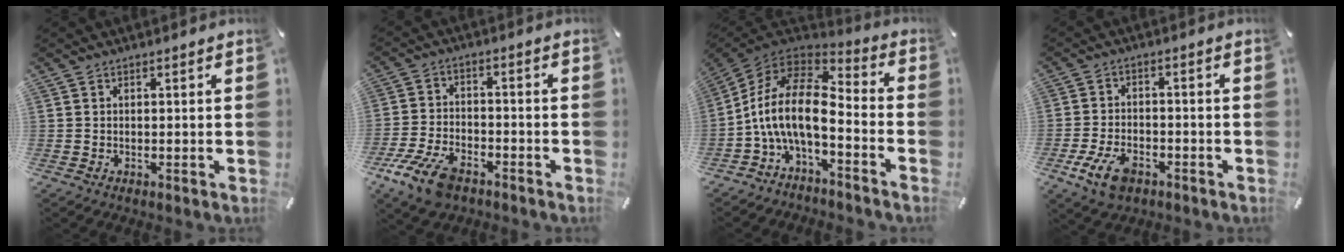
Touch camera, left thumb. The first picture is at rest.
{"total": 10.2, "force": [-6.6, 5.2, 5.8], "torque": [-0.125, 0.030, -0.123]}
{"total": 15.1, "force": [-3.4, 7.1, 12.9], "torque": [-0.283, -0.003, -0.066]}
{"total": 8.4, "force": [-4.3, 4.9, 5.2], "torque": [-0.126, 0.010, -0.081]}